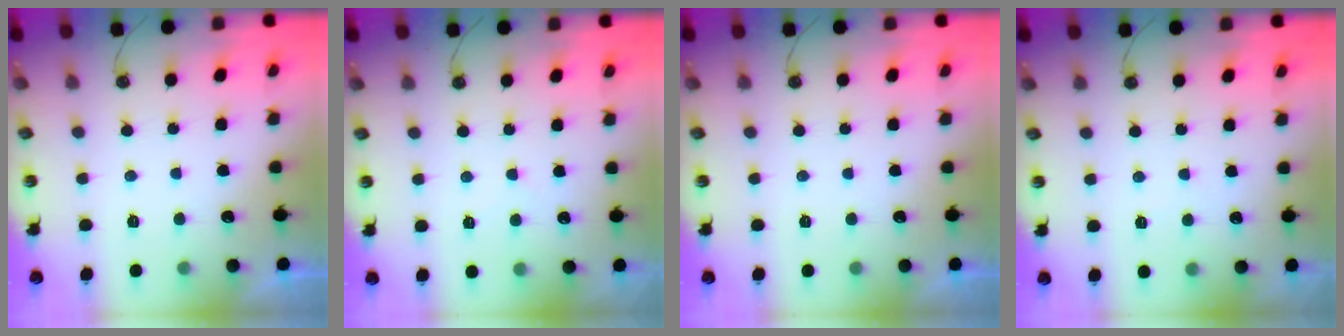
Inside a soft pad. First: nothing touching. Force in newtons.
{"total": 2.9, "press": 2.9, "slide": 0.4}
{"total": 0.0}
{"total": 2.7, "press": 2.7, "slide": 0.4}